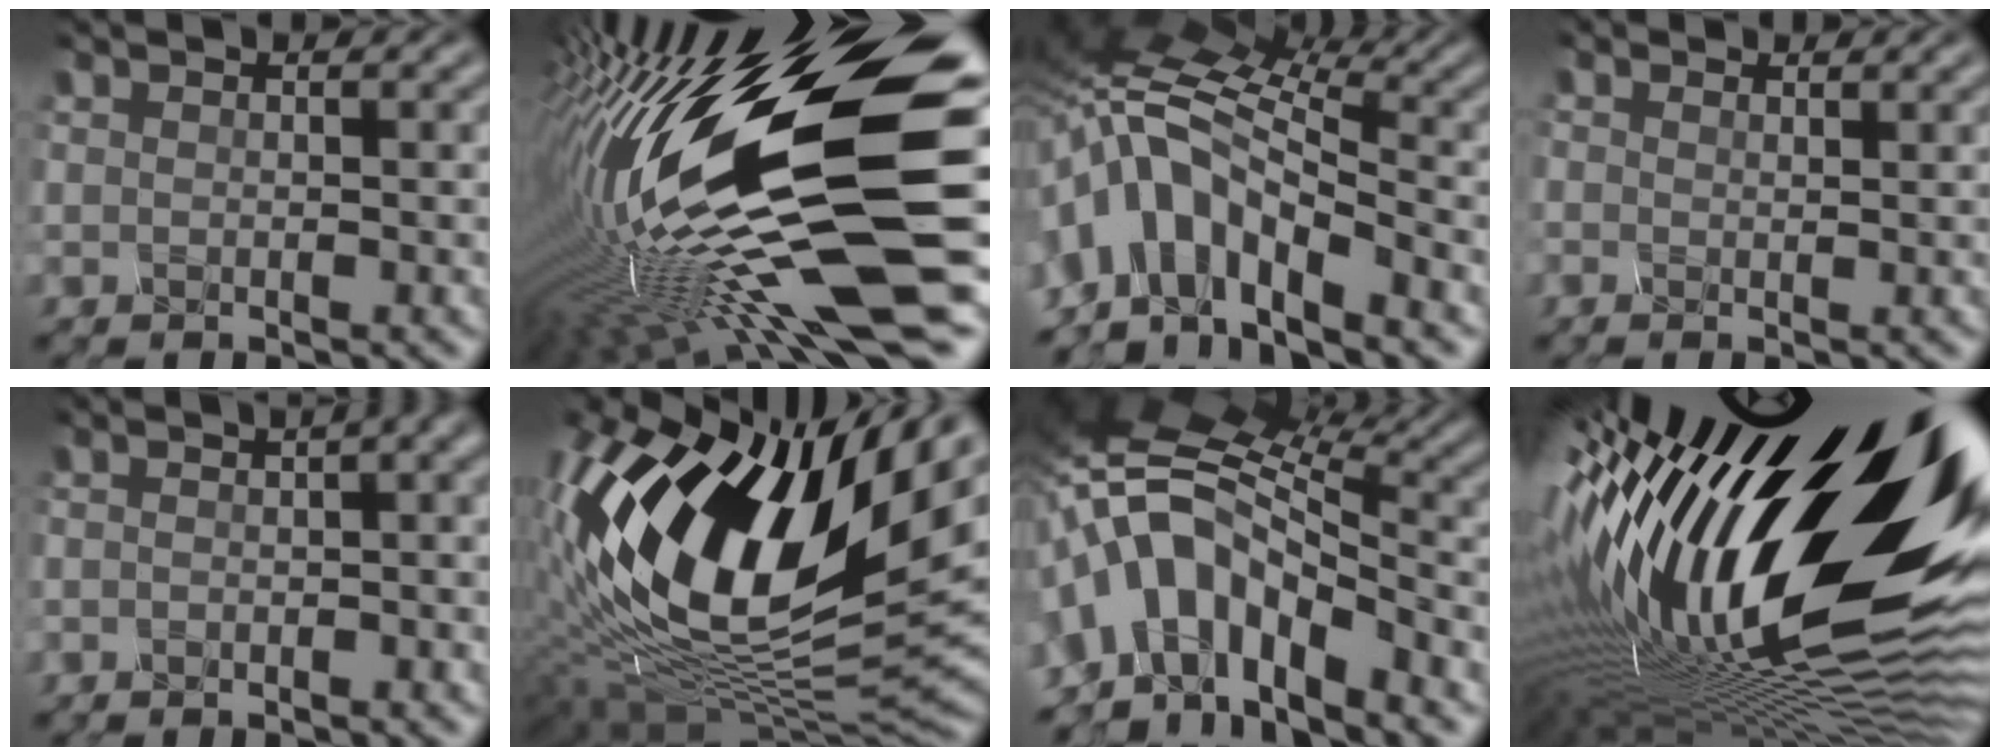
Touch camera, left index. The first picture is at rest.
{"total": 19.8, "force": [-3.6, 4.0, 19.0], "torque": [-0.370, -0.012, -0.059]}
{"total": 8.2, "force": [-4.2, 3.8, 6.0], "torque": [-0.124, 0.014, -0.076]}
{"total": 1.5, "force": [-0.8, -0.7, -1.0], "torque": [0.014, -0.006, 0.002]}
{"total": 6.7, "force": [-1.3, 2.5, 6.0], "torque": [-0.043, 0.022, -0.015]}
{"total": 16.2, "force": [3.1, 8.7, 13.4], "torque": [-0.280, 0.004, 0.068]}
{"total": 8.3, "force": [-5.3, 3.8, 5.2], "torque": [-0.094, 0.009, -0.088]}
{"total": 20.9, "force": [2.3, 7.5, 19.4], "torque": [-0.352, -0.018, 0.044]}